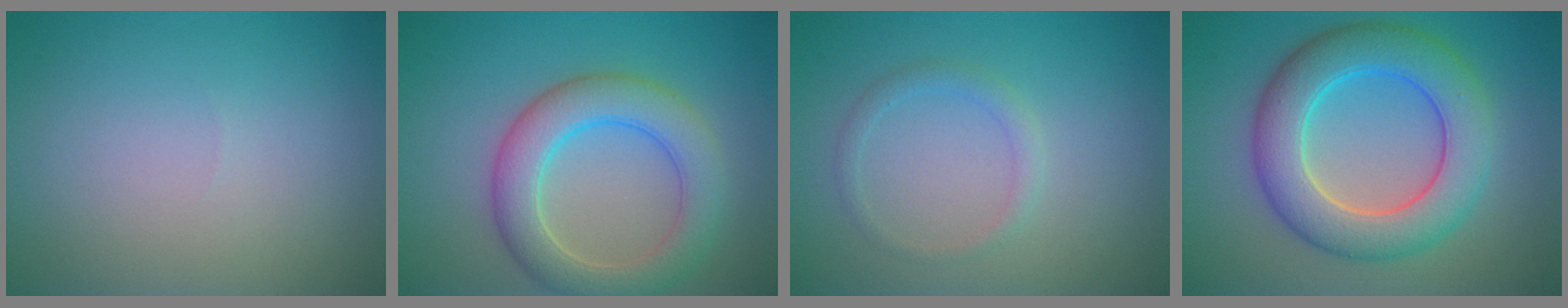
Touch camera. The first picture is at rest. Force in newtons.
{"total": 5.9, "press": 5.9, "slide": 0.2}
{"total": 1.4, "press": 1.4, "slide": 0.1}
{"total": 8.2, "press": 8.2, "slide": 0.3}